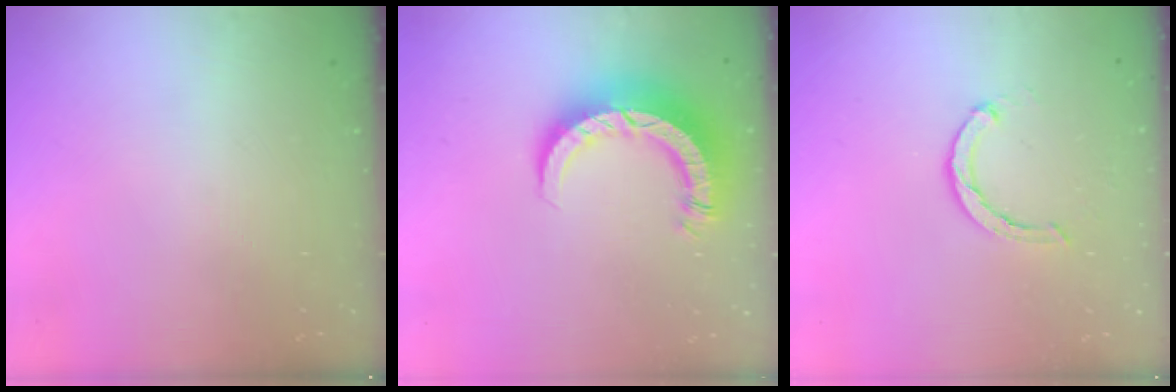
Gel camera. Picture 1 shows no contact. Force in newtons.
{"total": 10.0, "press": 10.0, "slide": 1.1}
{"total": 2.3, "press": 2.3, "slide": 0.3}